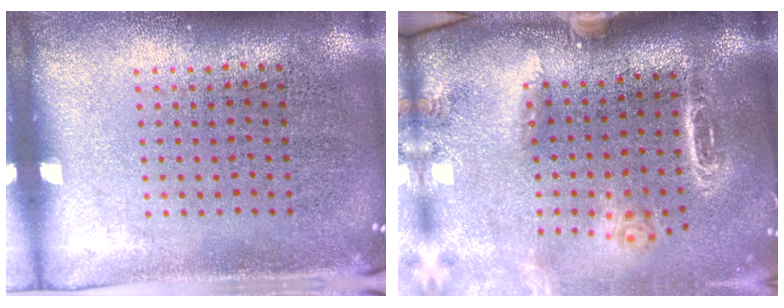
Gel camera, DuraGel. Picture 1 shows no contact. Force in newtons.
{"total": 2.2, "press": 1.9, "slide": 1.0}